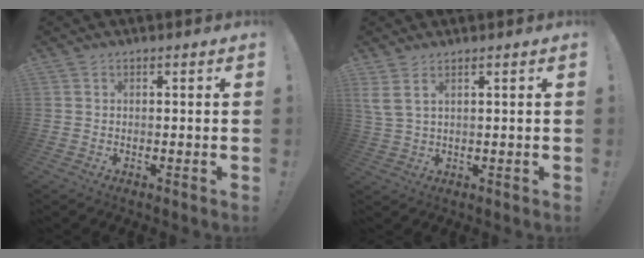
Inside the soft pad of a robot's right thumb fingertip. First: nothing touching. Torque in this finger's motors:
{"motor_torque": [-0.22, 0.45, 0.28, 0.67, 0.23]}